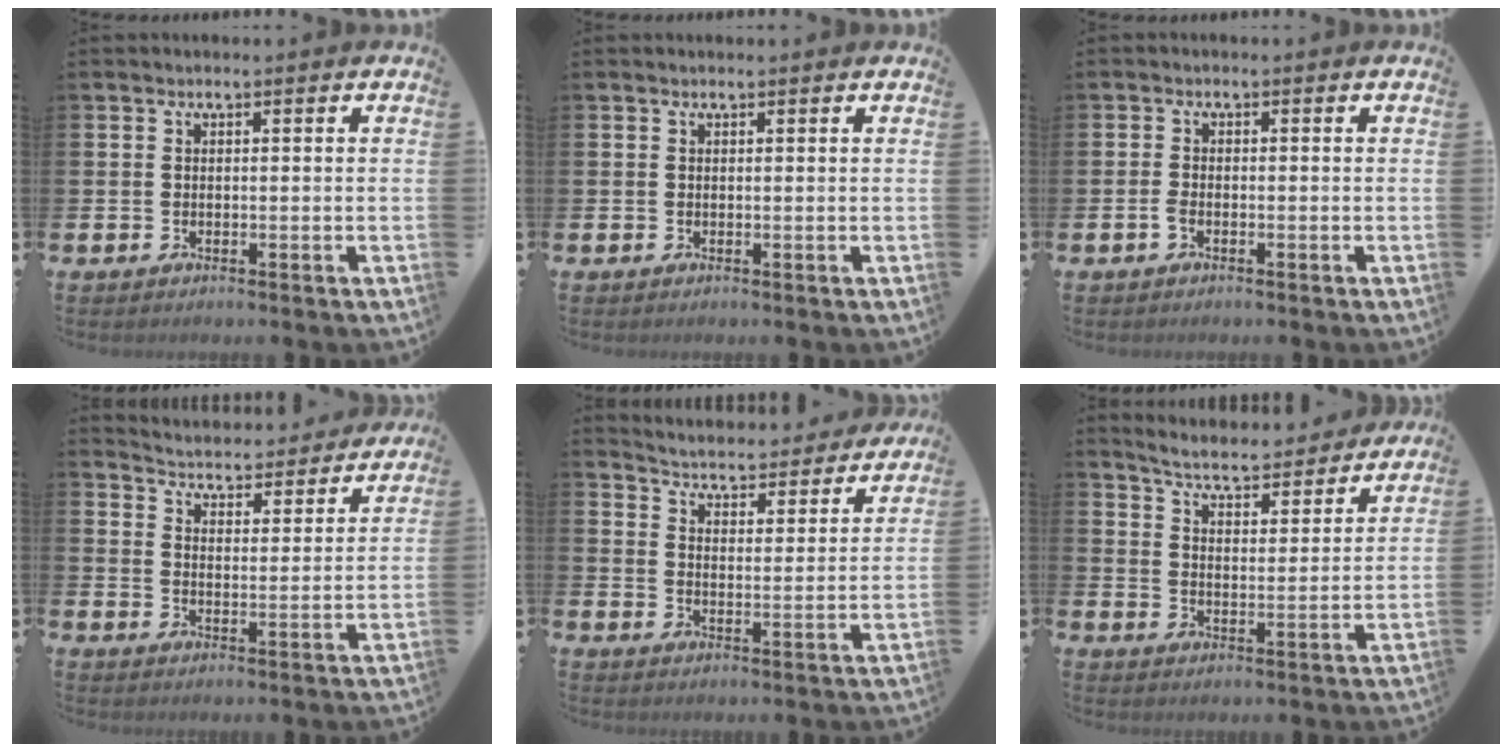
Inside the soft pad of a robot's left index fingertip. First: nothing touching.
{"total": 0.0}
{"total": 1.4, "force": [-0.8, 0.5, 1.0], "torque": [-0.022, 0.002, -0.016]}
{"total": 4.4, "force": [4.4, 0.7, 0.1], "torque": [-0.018, -0.044, 0.069]}
{"total": 4.5, "force": [4.5, 0.6, 0.3], "torque": [-0.022, -0.046, 0.069]}
{"total": 5.7, "force": [5.5, 0.7, 1.1], "torque": [-0.047, -0.047, 0.090]}